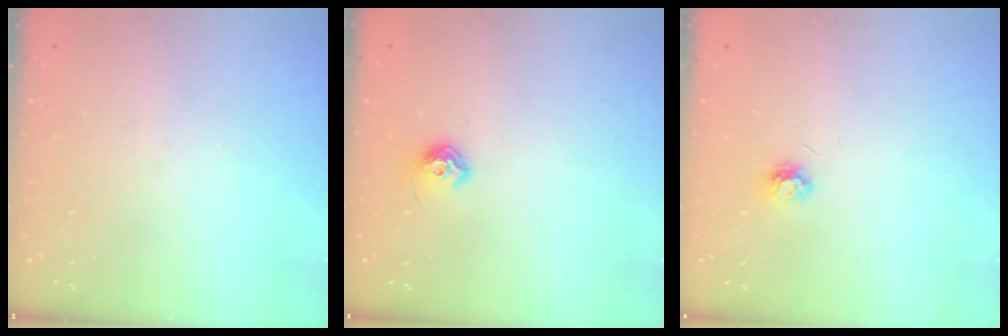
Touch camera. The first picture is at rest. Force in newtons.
{"total": 7.2, "press": 7.1, "slide": 0.9}
{"total": 3.8, "press": 3.8, "slide": 0.5}